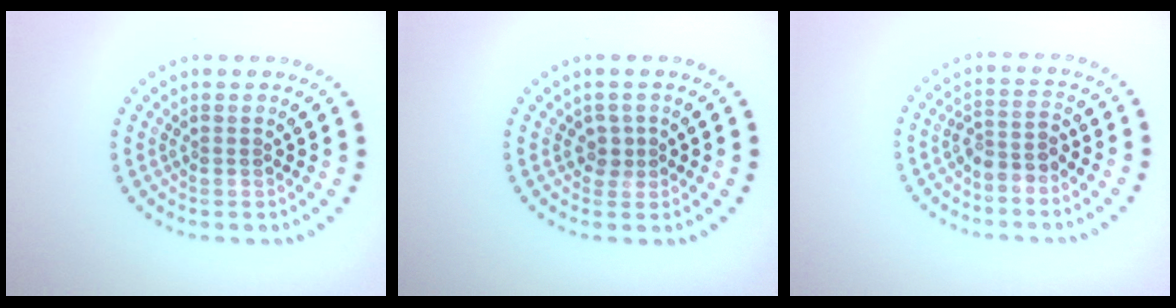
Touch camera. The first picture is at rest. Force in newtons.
{"total": 1.4, "press": 1.2, "slide": 0.8}
{"total": 2.4, "press": 1.9, "slide": 1.4}